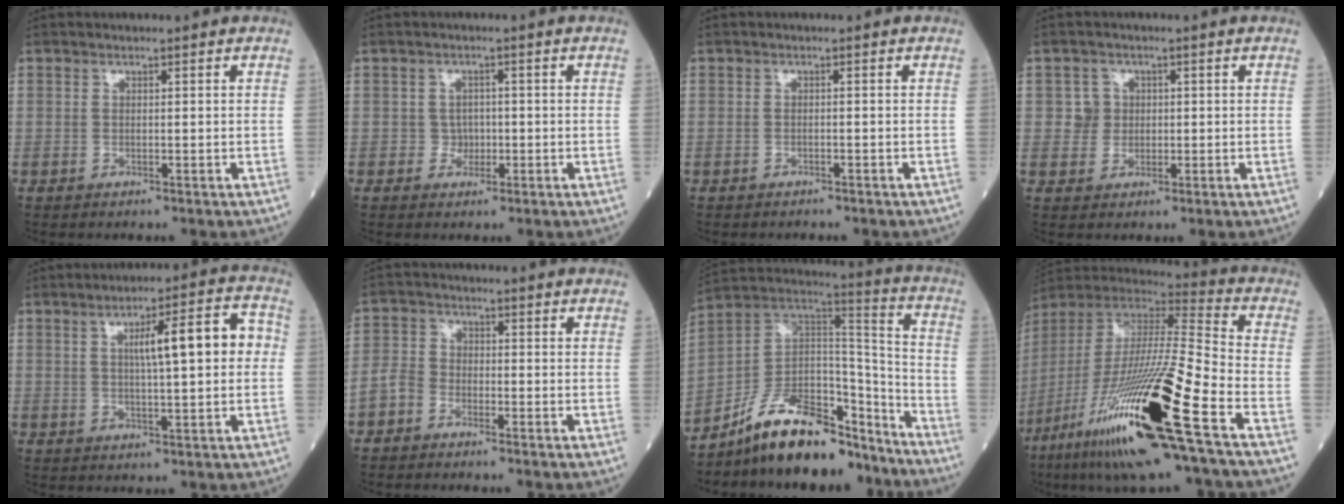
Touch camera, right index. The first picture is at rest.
{"total": 1.9, "force": [-0.4, 1.8, 0.4], "torque": [0.003, 0.007, -0.008]}
{"total": 1.3, "force": [-1.1, 0.4, 0.4], "torque": [-0.013, -0.002, -0.013]}
{"total": 2.8, "force": [0.4, 2.8, 0.0], "torque": [0.010, 0.005, 0.005]}
{"total": 9.4, "force": [1.4, 1.4, 9.2], "torque": [-0.136, 0.027, 0.021]}
{"total": 3.4, "force": [-2.3, 2.2, 1.2], "torque": [-0.026, 0.007, -0.054]}
{"total": 17.1, "force": [-13.8, 6.3, 8.0], "torque": [-0.129, 0.055, -0.239]}
{"total": 27.7, "force": [-12.9, 1.1, 24.5], "torque": [-0.483, -0.062, -0.238]}